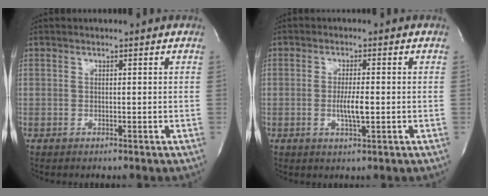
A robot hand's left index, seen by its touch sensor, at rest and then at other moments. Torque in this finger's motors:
{"motor_torque": [0.09, 0.02, 0.04, 0.04]}